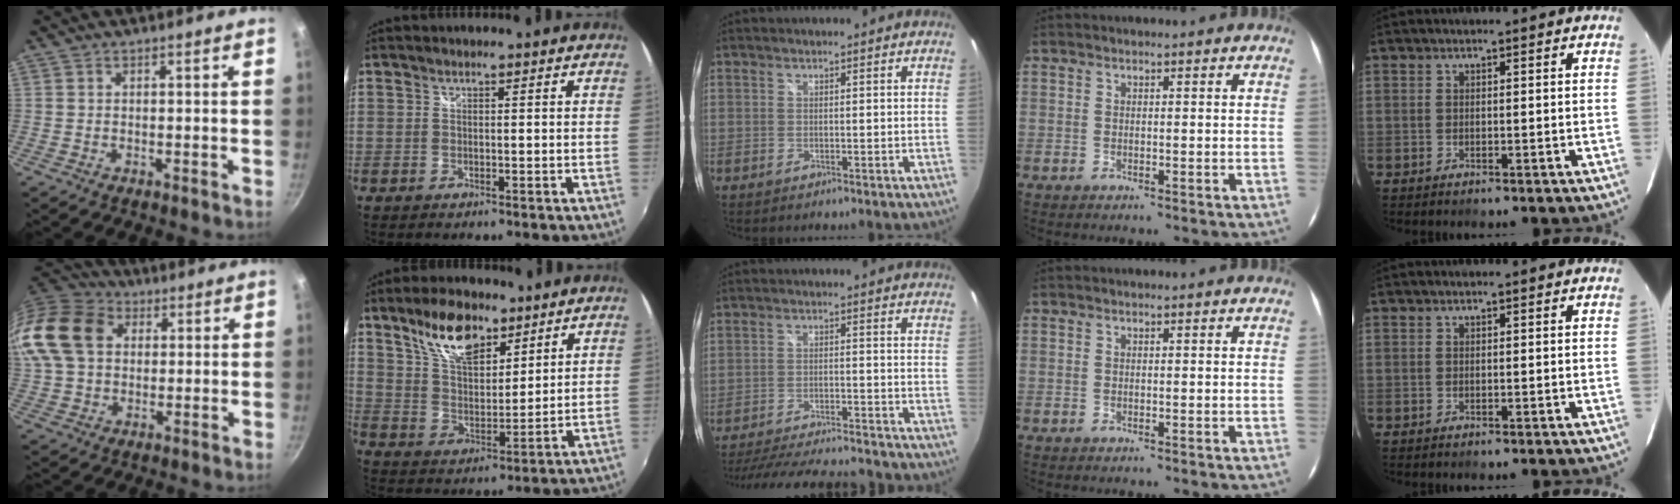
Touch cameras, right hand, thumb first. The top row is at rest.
{"thumb": {"total": 19.4, "force": [4.6, 14.7, 11.9], "torque": [-0.246, 0.026, 0.073]}, "index": {"total": 12.4, "force": [8.1, 5.7, 7.5], "torque": [-0.131, 0.009, 0.152]}, "middle": {"total": 21.9, "force": [-19.2, 4.7, 9.3], "torque": [-0.185, -0.020, -0.273]}}